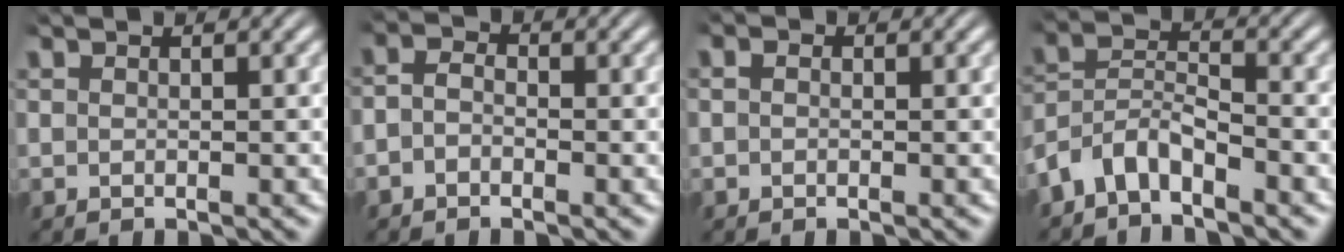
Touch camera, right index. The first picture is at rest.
{"total": 2.1, "force": [-0.9, 1.5, 1.0], "torque": [-0.024, -0.010, -0.018]}
{"total": 0.6, "force": [-0.1, 0.4, 0.4], "torque": [-0.008, -0.005, -0.001]}
{"total": 5.6, "force": [-3.5, 3.6, 2.3], "torque": [-0.058, -0.017, -0.061]}